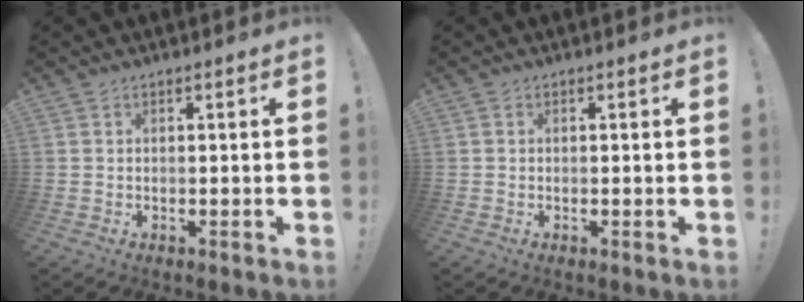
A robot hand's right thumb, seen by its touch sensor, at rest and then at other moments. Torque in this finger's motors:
{"motor_torque": [-0.18, -0.12, -0.05, 0.01, -0.04]}